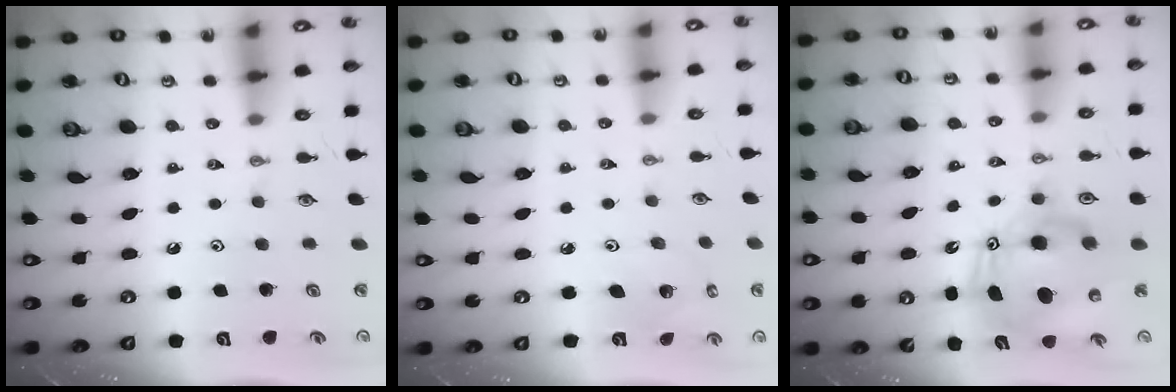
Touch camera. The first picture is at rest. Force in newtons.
{"total": 3.5, "press": 3.5, "slide": 0.2}
{"total": 12.5, "press": 12.3, "slide": 2.4}